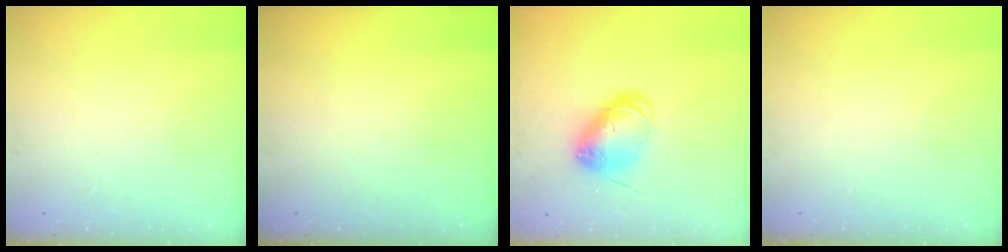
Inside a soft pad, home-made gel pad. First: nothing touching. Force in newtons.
{"total": 0.0}
{"total": 8.7, "press": 8.6, "slide": 1.1}
{"total": 0.0}